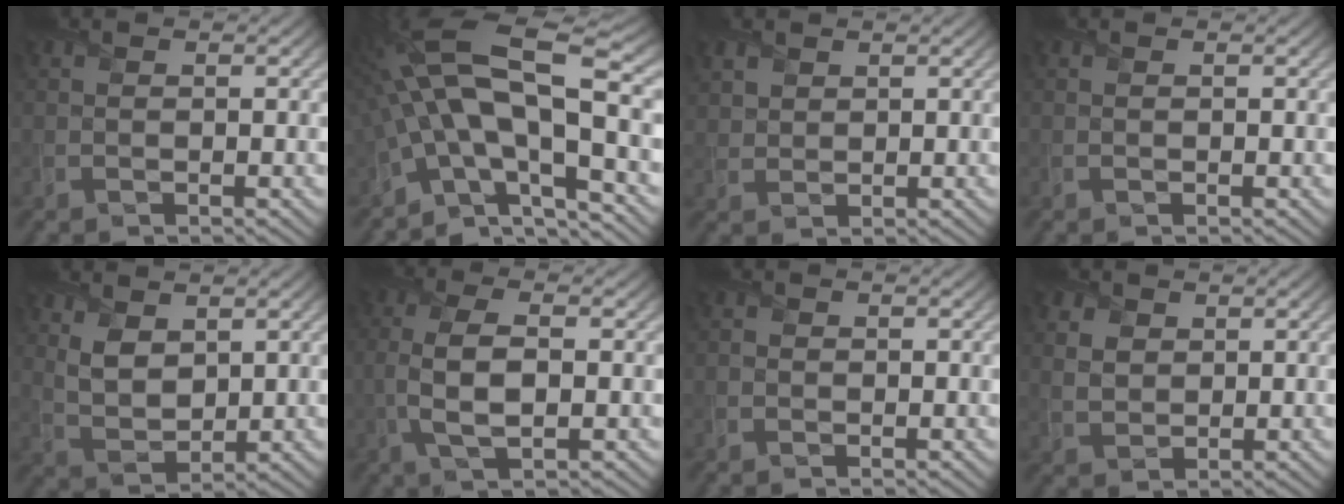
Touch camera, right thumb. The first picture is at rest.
{"total": 16.5, "force": [-0.8, 6.9, 14.9], "torque": [-0.283, 0.017, -0.021]}
{"total": 2.7, "force": [1.9, 1.8, 0.7], "torque": [-0.023, 0.004, 0.042]}
{"total": 0.0}
{"total": 4.8, "force": [2.3, 2.8, 3.2], "torque": [-0.081, -0.010, 0.050]}
{"total": 6.1, "force": [-0.8, 2.6, 5.5], "torque": [-0.137, 0.001, -0.016]}
{"total": 0.7, "force": [-0.3, 0.6, 0.1], "torque": [-0.001, -0.002, -0.007]}
{"total": 3.7, "force": [1.6, 2.8, 1.8], "torque": [-0.057, 0.001, 0.031]}